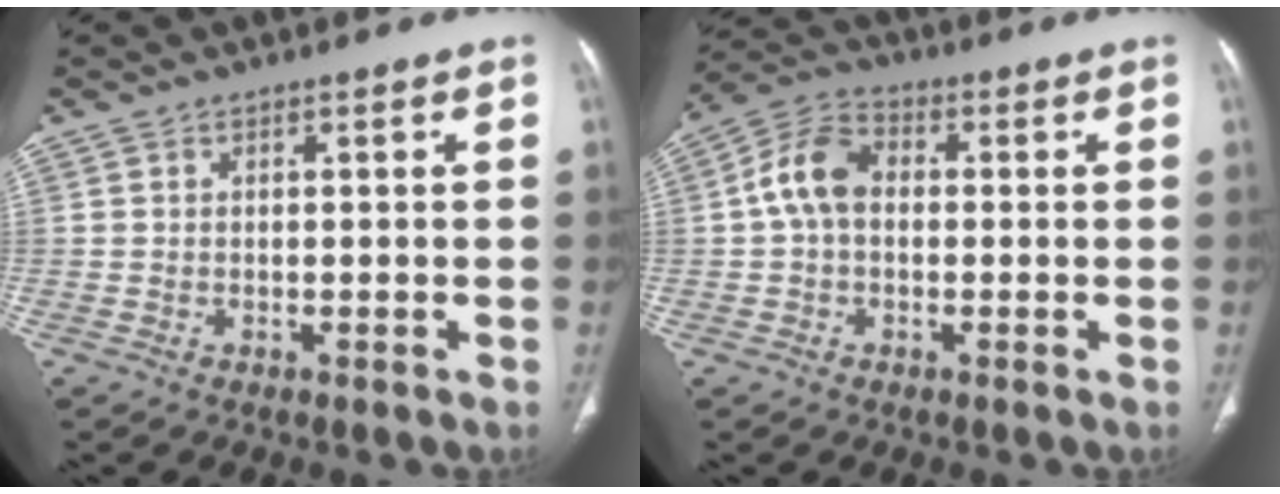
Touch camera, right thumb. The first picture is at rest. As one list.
[{"total": 8.1, "force": [0.3, 5.7, 5.8], "torque": [-0.105, 0.025, -0.006]}]